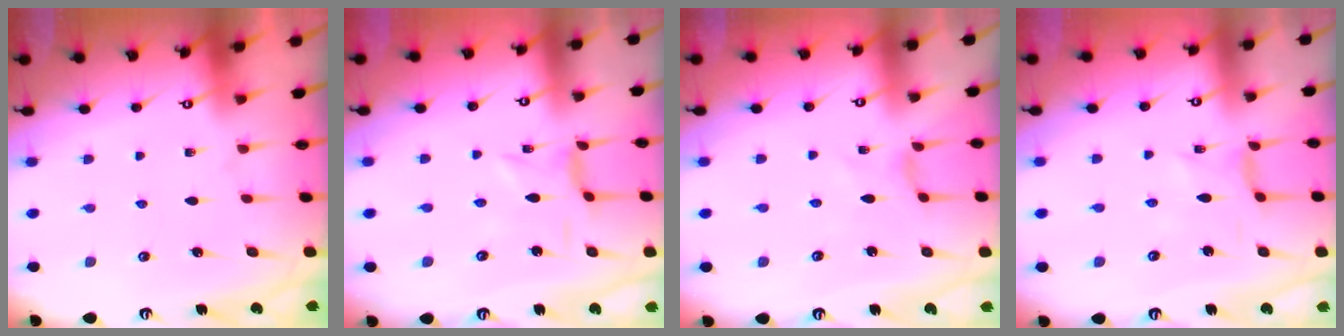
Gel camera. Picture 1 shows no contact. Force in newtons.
{"total": 0.8, "press": 0.7, "slide": 0.3}
{"total": 0.0}
{"total": 1.2, "press": 1.1, "slide": 0.4}